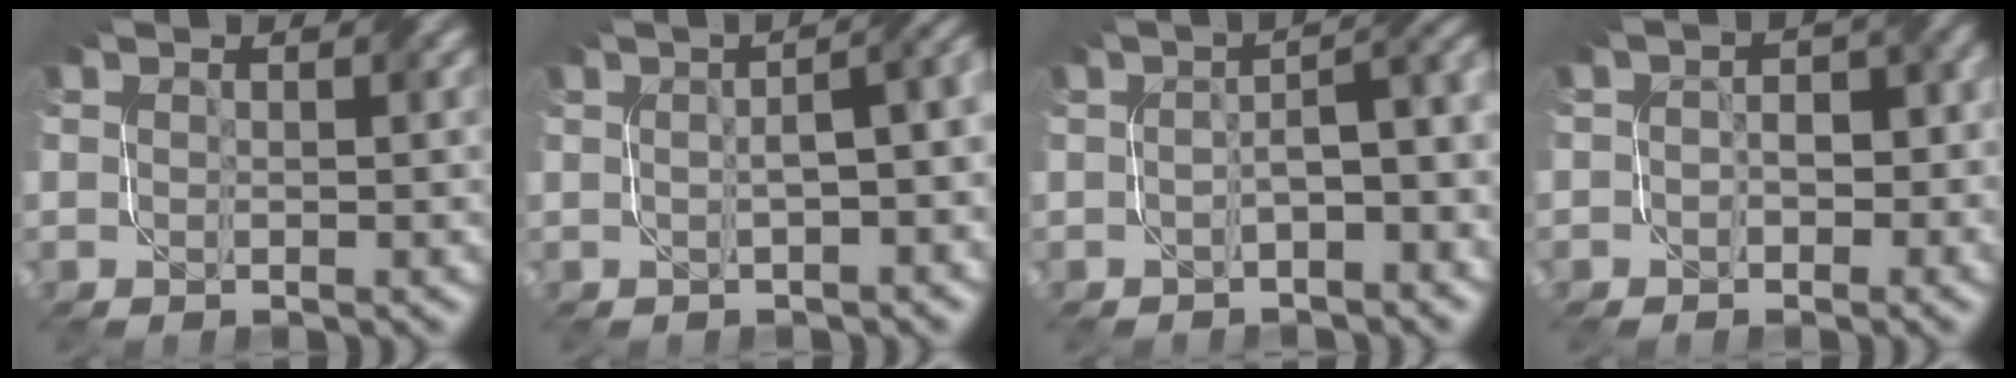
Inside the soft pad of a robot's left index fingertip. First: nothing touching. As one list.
[{"total": 6.4, "force": [0.4, 2.8, 5.7], "torque": [-0.050, 0.023, 0.000]}, {"total": 4.8, "force": [-1.0, 1.6, 4.4], "torque": [-0.060, 0.011, -0.017]}, {"total": 3.4, "force": [-0.5, 2.4, 2.4], "torque": [-0.013, 0.008, -0.013]}]